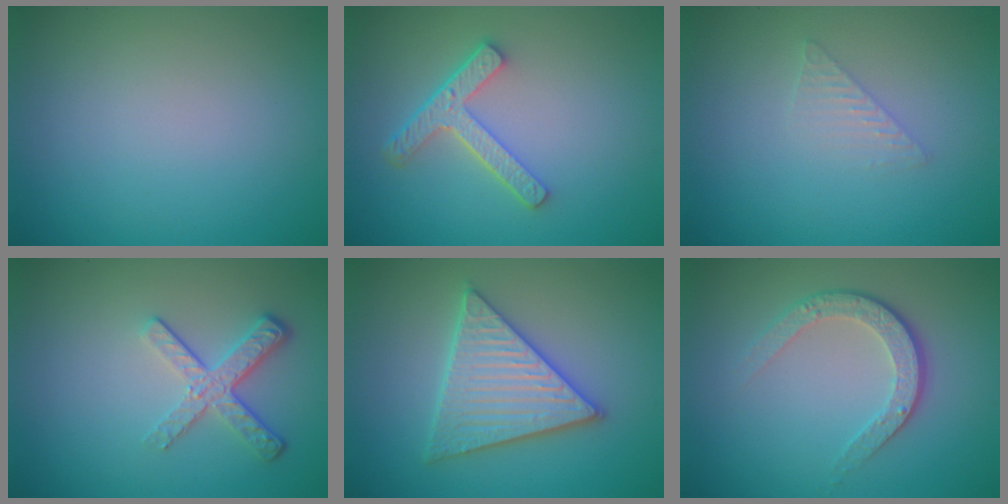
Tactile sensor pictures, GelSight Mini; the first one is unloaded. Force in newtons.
{"total": 3.9, "press": 3.0, "slide": 2.5}
{"total": 1.4, "press": 1.4, "slide": 0.1}
{"total": 3.7, "press": 2.7, "slide": 2.4}
{"total": 5.4, "press": 5.4, "slide": 0.7}
{"total": 3.5, "press": 2.5, "slide": 2.4}